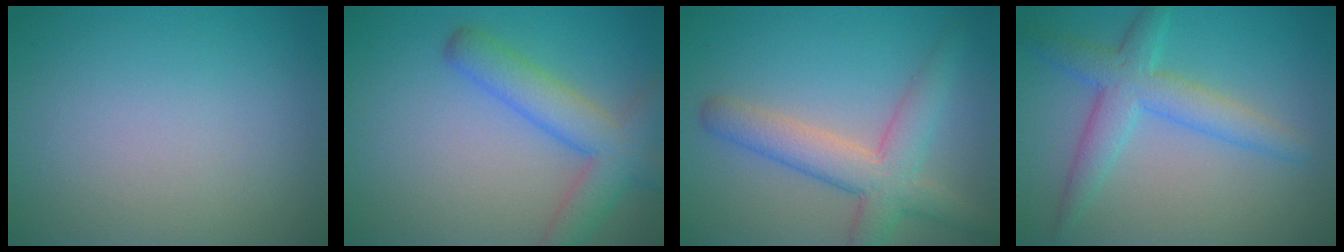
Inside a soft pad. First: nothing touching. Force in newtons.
{"total": 5.3, "press": 5.3, "slide": 0.2}
{"total": 5.5, "press": 5.5, "slide": 0.5}
{"total": 4.4, "press": 4.4, "slide": 0.1}